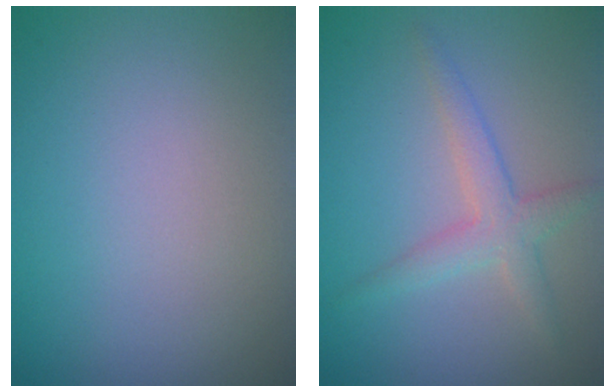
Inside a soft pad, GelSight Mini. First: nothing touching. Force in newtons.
{"total": 2.6, "press": 2.6, "slide": 0.1}